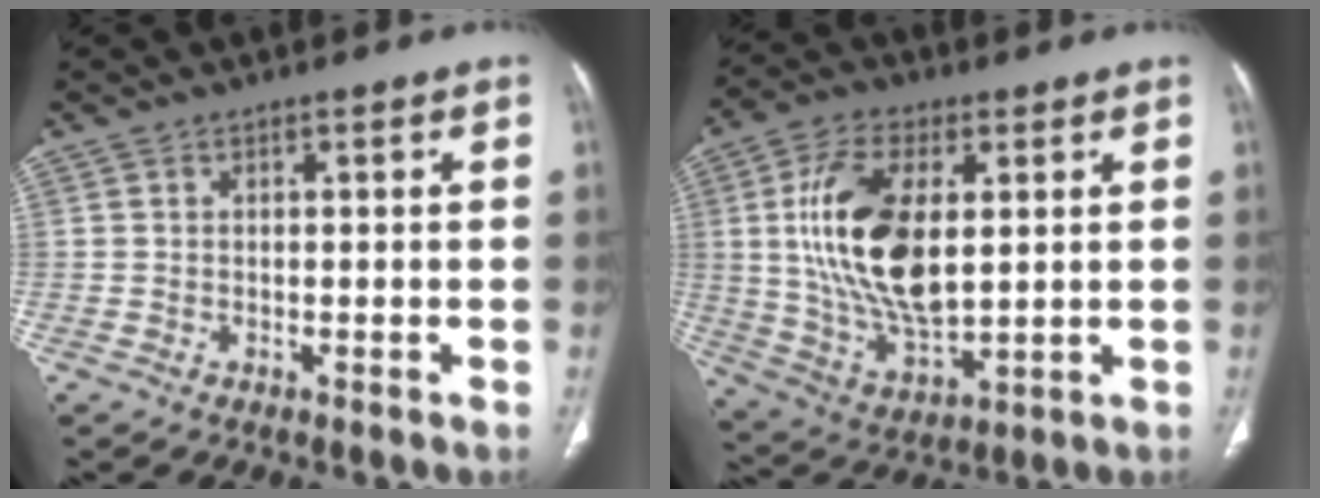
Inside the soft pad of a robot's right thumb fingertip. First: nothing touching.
{"total": 18.6, "force": [3.2, 9.4, 15.8], "torque": [-0.294, -0.015, 0.066]}